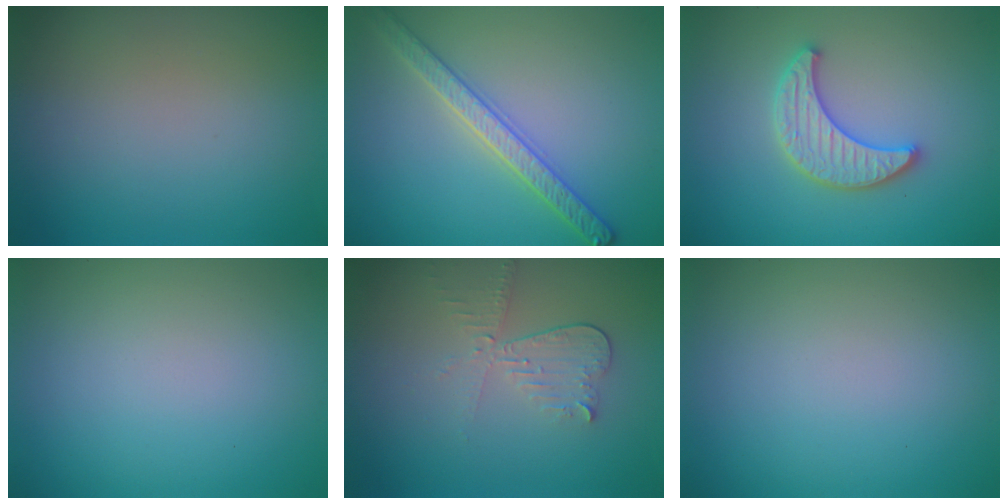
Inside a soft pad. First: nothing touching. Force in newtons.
{"total": 3.6, "press": 3.5, "slide": 0.7}
{"total": 4.0, "press": 4.0, "slide": 0.7}
{"total": 0.0}
{"total": 3.0, "press": 2.6, "slide": 1.5}
{"total": 0.0}